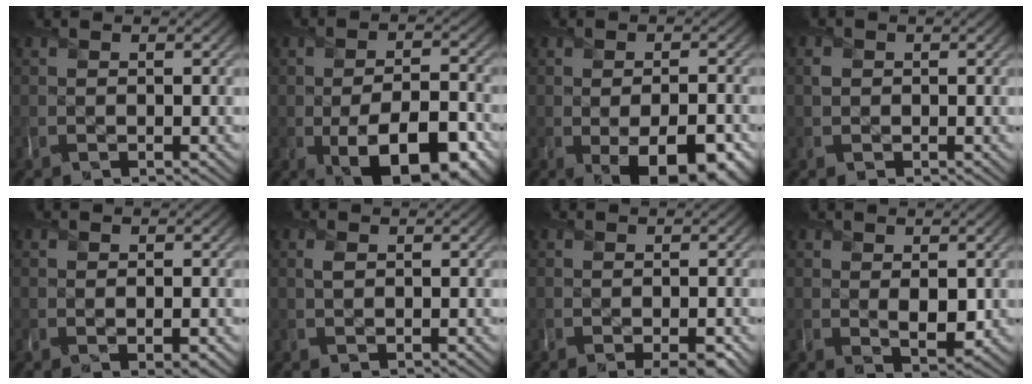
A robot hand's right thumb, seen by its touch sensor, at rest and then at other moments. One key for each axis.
{"total": 11.4, "fx": -4.3, "fy": 5.5, "fz": 9.0, "tx": -0.135, "ty": -0.022, "tz": -0.061}
{"total": 8.3, "fx": -3.0, "fy": 4.0, "fz": 6.7, "tx": -0.085, "ty": -0.026, "tz": -0.026}
{"total": 0.7, "fx": 0.2, "fy": 0.7, "fz": 0.1, "tx": -0.004, "ty": -0.002, "tz": 0.002}
{"total": 1.3, "fx": -0.3, "fy": 0.5, "fz": 1.1, "tx": -0.016, "ty": -0.006, "tz": -0.001}
{"total": 0.9, "fx": 0.4, "fy": 0.5, "fz": 0.6, "tx": -0.018, "ty": -0.001, "tz": 0.009}
{"total": 2.5, "fx": -1.3, "fy": 0.5, "fz": 2.0, "tx": -0.027, "ty": -0.006, "tz": -0.017}
{"total": 2.7, "fx": 0.5, "fy": 1.4, "fz": 2.2, "tx": -0.042, "ty": -0.009, "tz": 0.016}